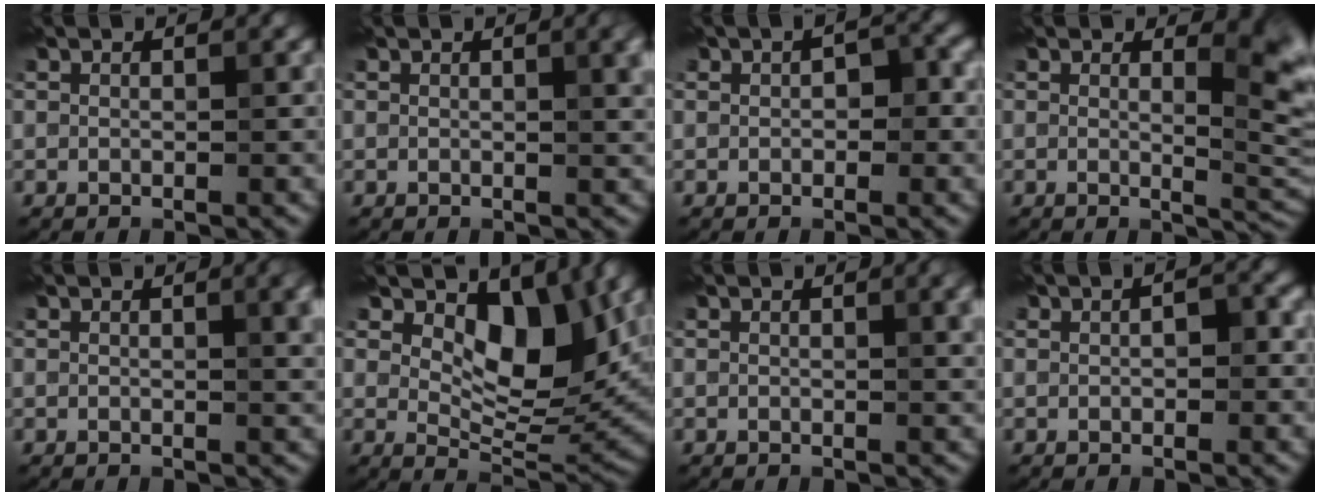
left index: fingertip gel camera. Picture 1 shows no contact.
{"total": 4.2, "force": [1.4, 1.7, 3.6], "torque": [-0.036, 0.003, 0.025]}
{"total": 2.7, "force": [0.0, 1.8, 2.0], "torque": [-0.027, 0.002, -0.005]}
{"total": 4.6, "force": [1.4, 1.6, 4.1], "torque": [-0.040, -0.008, 0.022]}
{"total": 4.3, "force": [1.4, 1.7, 3.7], "torque": [-0.036, 0.003, 0.024]}
{"total": 8.0, "force": [3.2, 4.3, 5.9], "torque": [-0.081, -0.020, 0.053]}
{"total": 3.3, "force": [1.2, 1.2, 2.8], "torque": [-0.033, 0.004, 0.018]}
{"total": 2.1, "force": [0.2, 1.3, 1.7], "torque": [-0.022, 0.004, 0.001]}